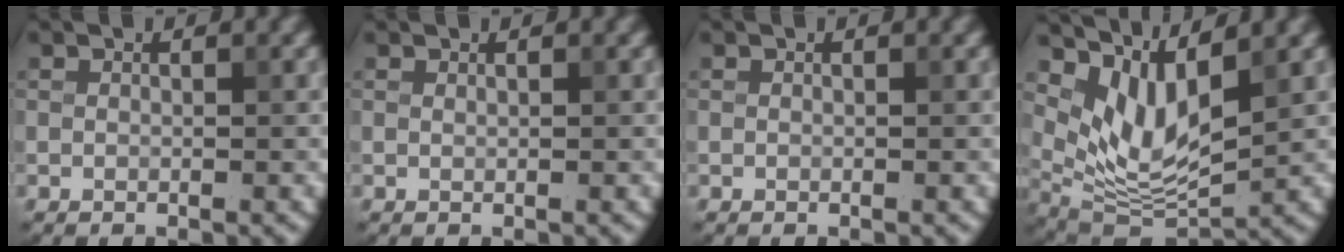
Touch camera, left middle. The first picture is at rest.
{"total": 0.0}
{"total": 0.0}
{"total": 6.2, "force": [3.5, 2.5, 4.5], "torque": [-0.101, -0.018, 0.071]}